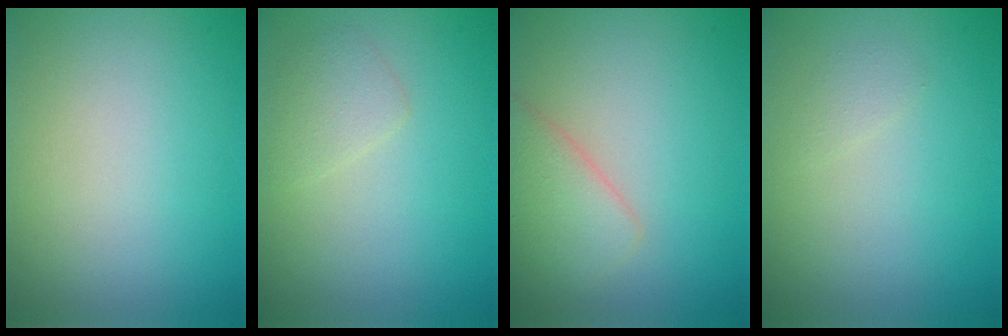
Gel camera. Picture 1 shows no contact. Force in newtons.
{"total": 1.6, "press": 1.6, "slide": 0.1}
{"total": 2.9, "press": 2.9, "slide": 0.1}
{"total": 0.7, "press": 0.7, "slide": 0.0}